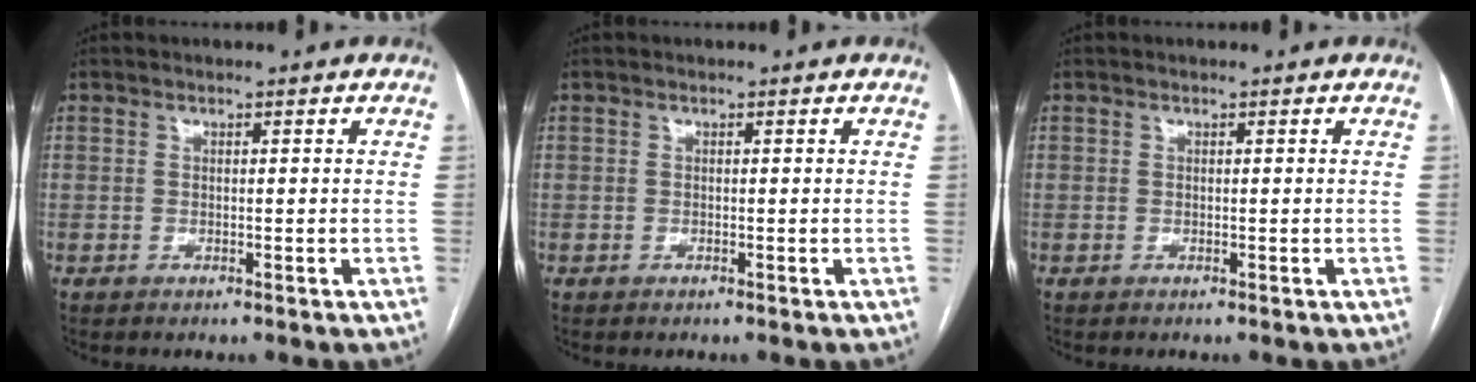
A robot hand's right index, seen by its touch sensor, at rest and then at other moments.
{"total": 0.0}
{"total": 0.0}